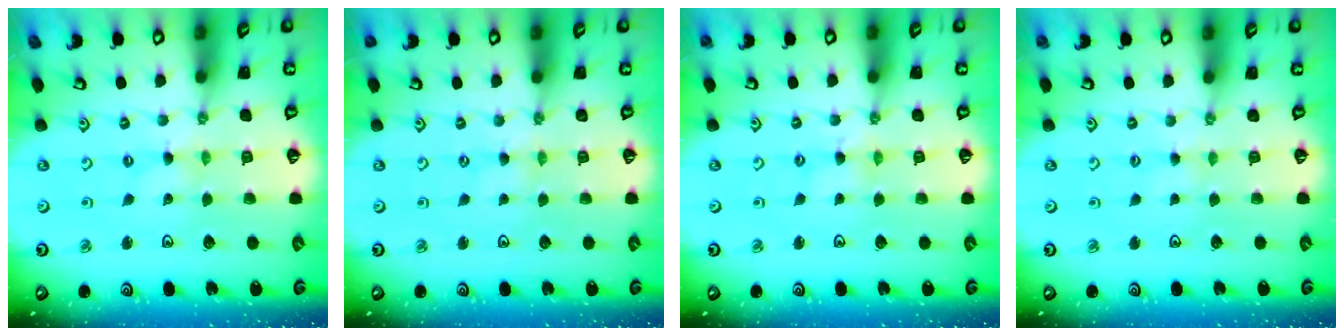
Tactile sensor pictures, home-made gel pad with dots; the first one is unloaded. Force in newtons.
{"total": 0.0}
{"total": 1.8, "press": 1.8, "slide": 0.3}
{"total": 1.5, "press": 1.5, "slide": 0.3}